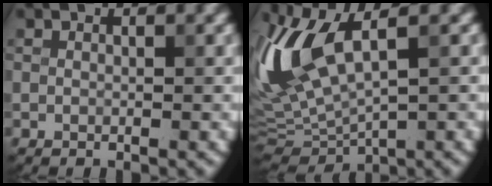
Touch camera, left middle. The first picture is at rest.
{"total": 9.9, "force": [3.2, 3.7, 8.5], "torque": [-0.202, 0.006, 0.061]}